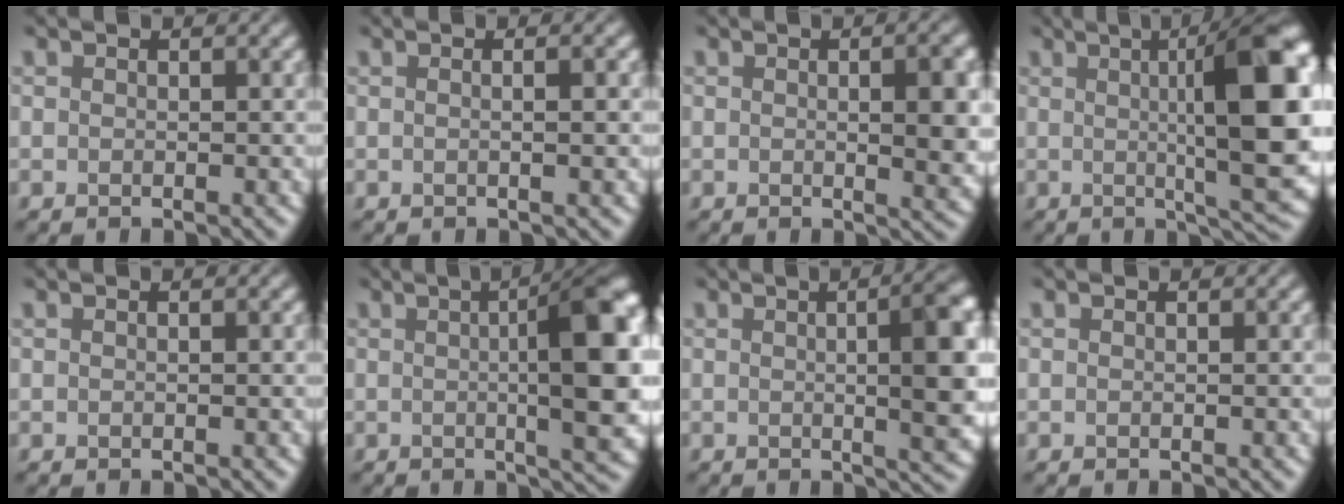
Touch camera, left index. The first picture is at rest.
{"total": 2.6, "force": [0.4, 1.0, 2.3], "torque": [-0.013, 0.003, -0.015]}
{"total": 5.5, "force": [0.3, 1.4, 5.3], "torque": [-0.065, 0.000, 0.009]}
{"total": 14.3, "force": [1.5, 3.6, 13.8], "torque": [-0.158, 0.011, 0.023]}
{"total": 0.0}
{"total": 11.5, "force": [0.9, 3.3, 11.0], "torque": [-0.111, 0.012, 0.011]}
{"total": 9.3, "force": [0.7, 2.9, 8.8], "torque": [-0.074, 0.016, 0.004]}
{"total": 0.0}